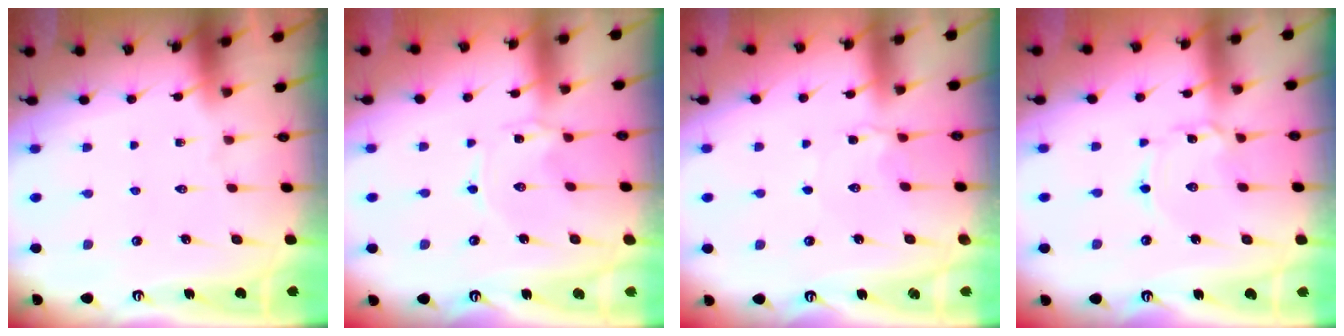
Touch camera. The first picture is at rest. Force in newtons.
{"total": 0.6, "press": 0.6, "slide": 0.1}
{"total": 2.5, "press": 2.5, "slide": 0.2}
{"total": 2.0, "press": 2.0, "slide": 0.1}